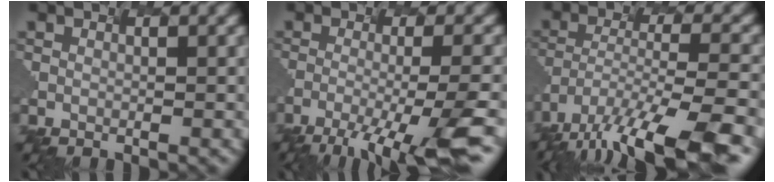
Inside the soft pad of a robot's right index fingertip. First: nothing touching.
{"total": 8.4, "force": [-4.8, 1.2, 6.7], "torque": [-0.094, 0.001, -0.071]}
{"total": 12.6, "force": [-9.9, 2.7, 7.3], "torque": [-0.150, -0.023, -0.150]}